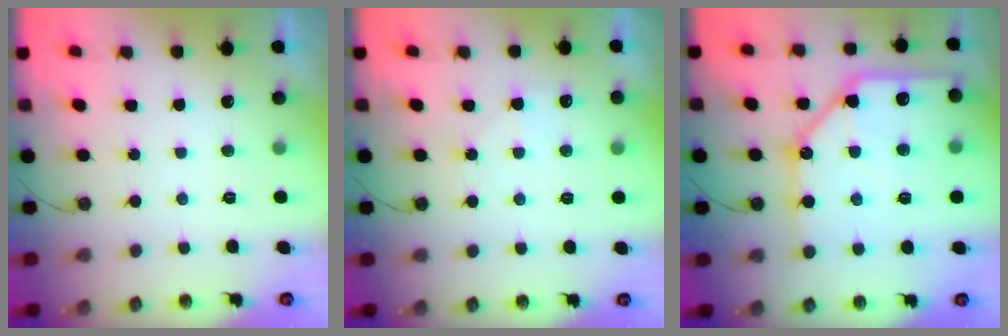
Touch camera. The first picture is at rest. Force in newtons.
{"total": 4.2, "press": 4.1, "slide": 0.5}
{"total": 19.5, "press": 19.4, "slide": 2.2}